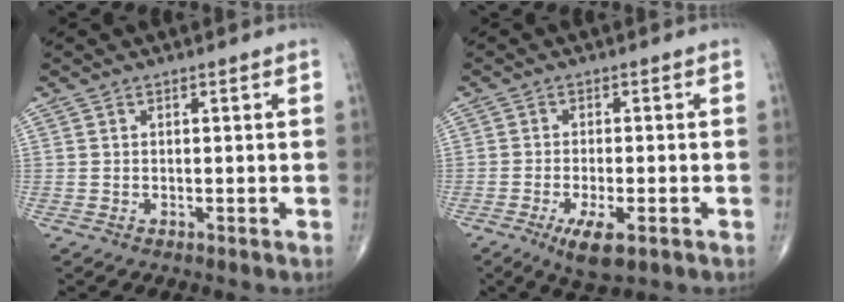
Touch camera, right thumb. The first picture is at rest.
{"total": 6.7, "force": [-3.1, 2.2, 5.5], "torque": [-0.098, -0.007, -0.049]}